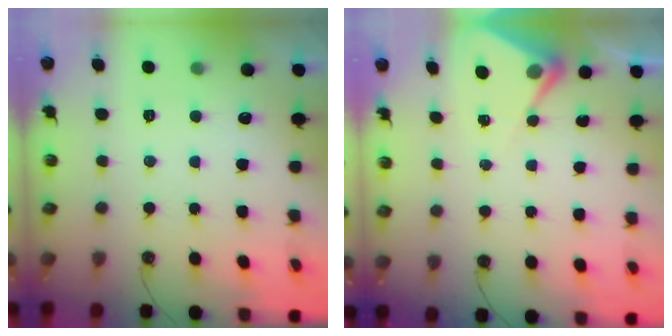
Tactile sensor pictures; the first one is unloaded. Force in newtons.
{"total": 5.8, "press": 5.8, "slide": 0.3}